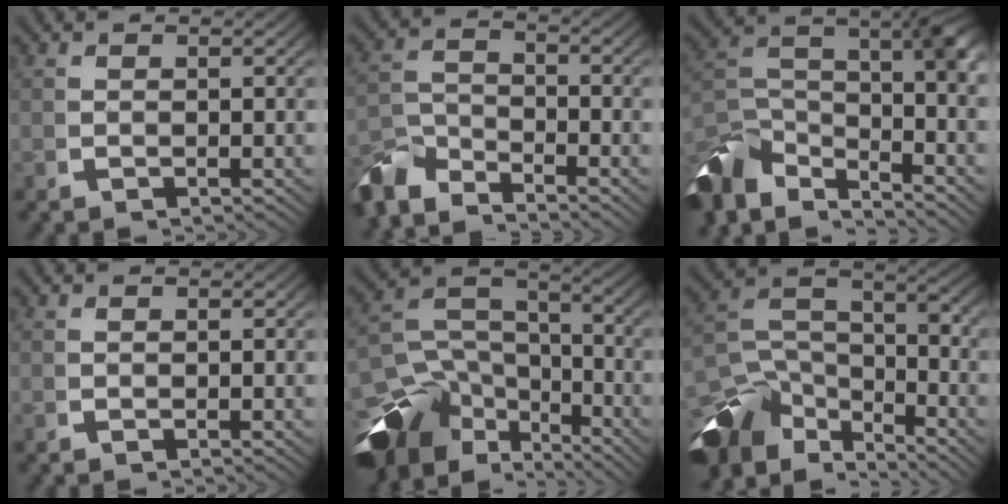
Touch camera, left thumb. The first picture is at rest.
{"total": 5.0, "force": [-3.8, 2.5, 2.2], "torque": [-0.035, -0.012, -0.072]}
{"total": 12.9, "force": [-3.2, 8.0, 9.6], "torque": [-0.206, -0.041, -0.040]}
{"total": 0.0}
{"total": 15.3, "force": [-5.1, 10.5, 9.9], "torque": [-0.182, -0.056, -0.063]}
{"total": 12.9, "force": [-4.1, 8.4, 8.9], "torque": [-0.176, -0.046, -0.052]}